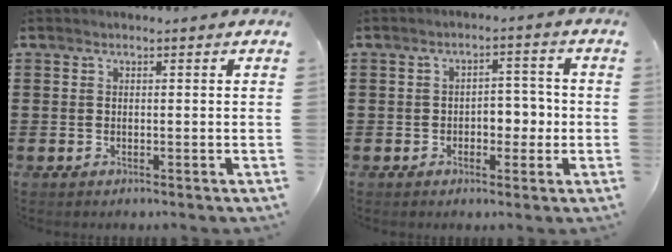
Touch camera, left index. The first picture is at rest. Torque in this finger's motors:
{"motor_torque": [0.31, -0.14, 0.07, 0.06]}